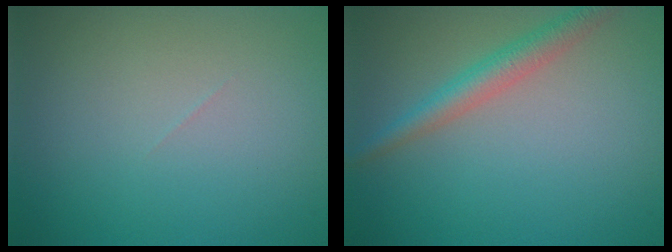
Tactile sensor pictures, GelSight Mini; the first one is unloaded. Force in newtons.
{"total": 2.9, "press": 2.9, "slide": 0.1}